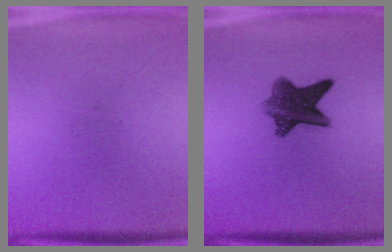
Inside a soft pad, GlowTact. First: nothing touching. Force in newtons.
{"total": 8.4}